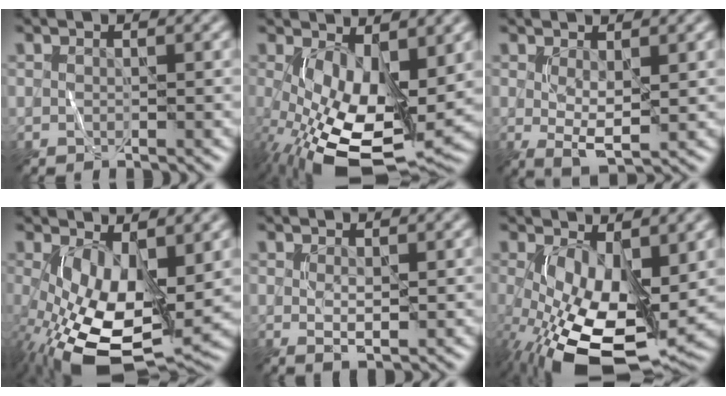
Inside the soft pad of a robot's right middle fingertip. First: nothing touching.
{"total": 11.4, "force": [-1.3, 5.5, 9.9], "torque": [-0.190, -0.032, -0.009]}
{"total": 2.2, "force": [0.4, 0.7, 2.1], "torque": [-0.040, -0.010, 0.014]}
{"total": 11.5, "force": [-1.8, 5.7, 9.9], "torque": [-0.200, -0.036, -0.017]}
{"total": 1.3, "force": [0.4, 0.5, 1.1], "torque": [-0.020, -0.005, 0.013]}
{"total": 12.6, "force": [-2.1, 6.1, 10.9], "torque": [-0.205, -0.036, -0.021]}